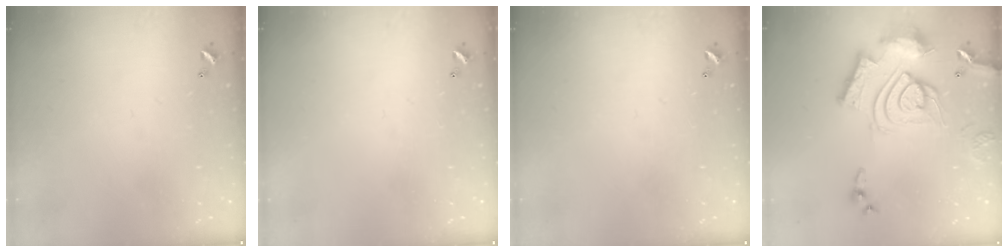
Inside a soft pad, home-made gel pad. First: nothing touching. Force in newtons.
{"total": 0.0}
{"total": 0.0}
{"total": 20.1, "press": 20.0, "slide": 1.9}